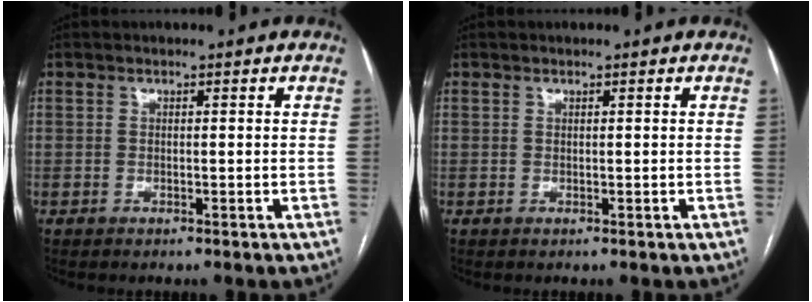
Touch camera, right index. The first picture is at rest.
{"total": 0.0}